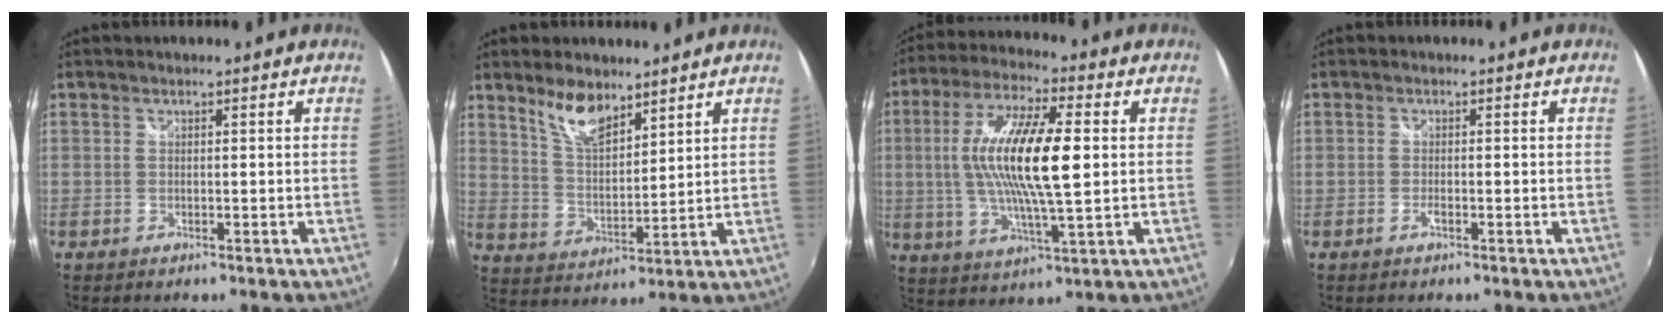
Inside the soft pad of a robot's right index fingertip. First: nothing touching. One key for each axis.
{"total": 8.5, "fx": 6.2, "fy": 3.3, "fz": 4.8, "tx": -0.085, "ty": 0.005, "tz": 0.122}
{"total": 16.6, "fx": 1.4, "fy": 3.5, "fz": 16.1, "tx": -0.305, "ty": 0.003, "tz": 0.022}
{"total": 1.0, "fx": -0.6, "fy": 0.4, "fz": 0.8, "tx": -0.017, "ty": -0.002, "tz": -0.011}